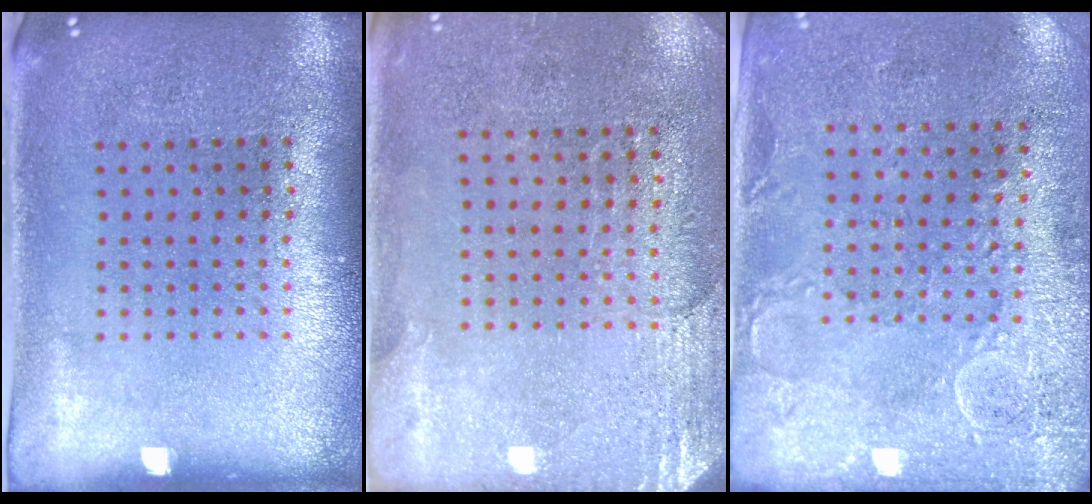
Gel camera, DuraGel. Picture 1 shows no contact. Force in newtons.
{"total": 2.6, "press": 2.3, "slide": 1.2}
{"total": 2.9, "press": 2.5, "slide": 1.5}